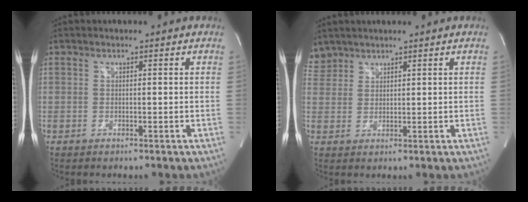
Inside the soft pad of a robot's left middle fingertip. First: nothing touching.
{"total": 3.1, "force": [2.8, 1.3, -0.3], "torque": [0.006, 0.013, 0.060]}